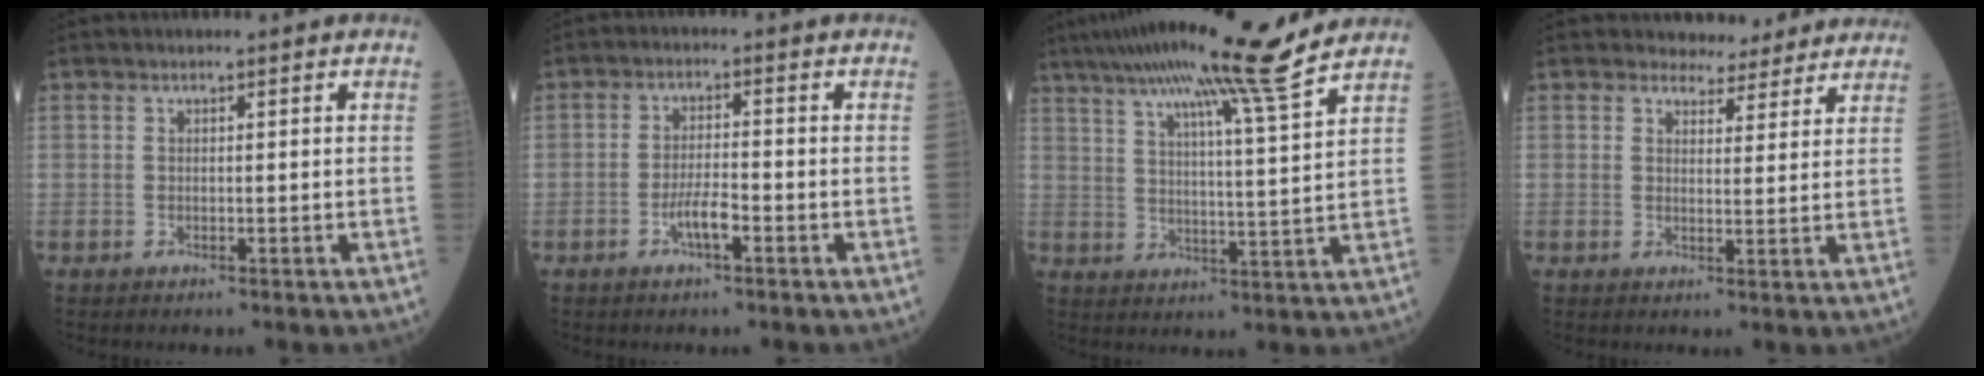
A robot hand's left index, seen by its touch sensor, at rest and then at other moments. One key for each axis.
{"total": 3.7, "fx": -1.8, "fy": 0.7, "fz": 3.1, "tx": -0.063, "ty": 0.002, "tz": -0.036}
{"total": 16.5, "fx": 13.4, "fy": -1.3, "fz": 9.5, "tx": -0.161, "ty": 0.005, "tz": 0.191}
{"total": 6.4, "fx": 5.9, "fy": 2.4, "fz": 0.5, "tx": 0.003, "ty": 0.002, "tz": 0.060}